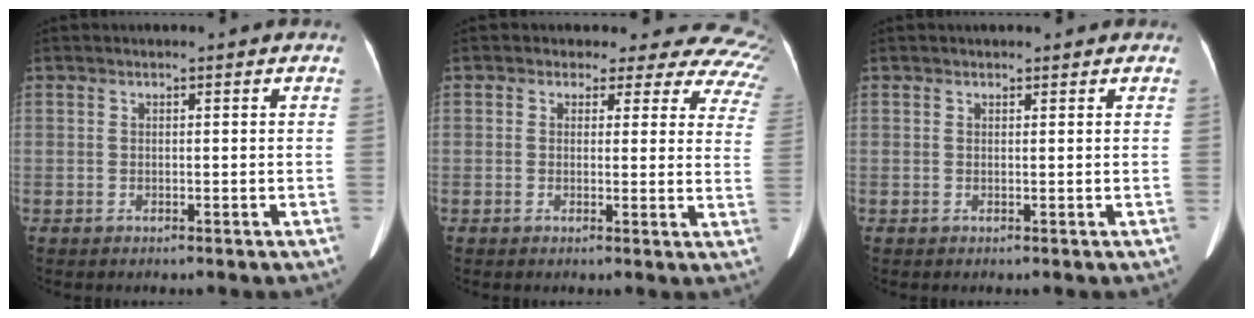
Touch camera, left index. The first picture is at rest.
{"total": 12.9, "force": [10.4, 7.0, 3.2], "torque": [-0.007, -0.030, 0.079]}
{"total": 2.6, "force": [2.3, 0.8, 1.0], "torque": [-0.009, 0.009, 0.025]}